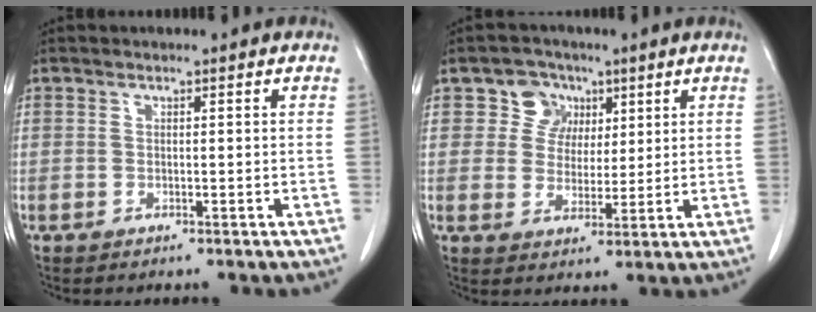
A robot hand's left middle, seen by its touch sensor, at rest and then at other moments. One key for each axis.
{"total": 5.6, "fx": 2.5, "fy": 4.9, "fz": 1.2, "tx": -0.017, "ty": 0.018, "tz": 0.045}